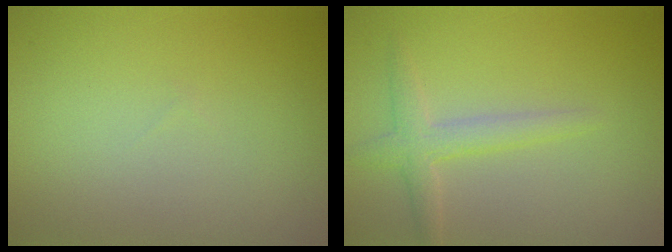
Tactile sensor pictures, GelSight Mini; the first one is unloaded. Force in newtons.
{"total": 2.3, "press": 2.3, "slide": 0.1}